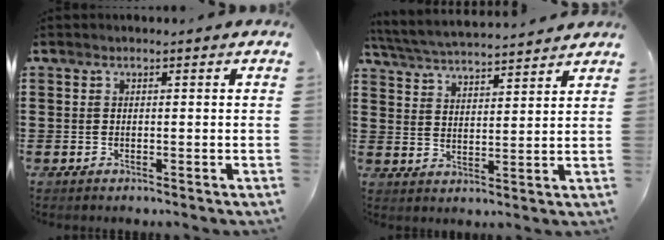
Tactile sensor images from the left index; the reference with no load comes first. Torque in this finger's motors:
{"motor_torque": [2.14, 0.00, 0.39, 0.12]}